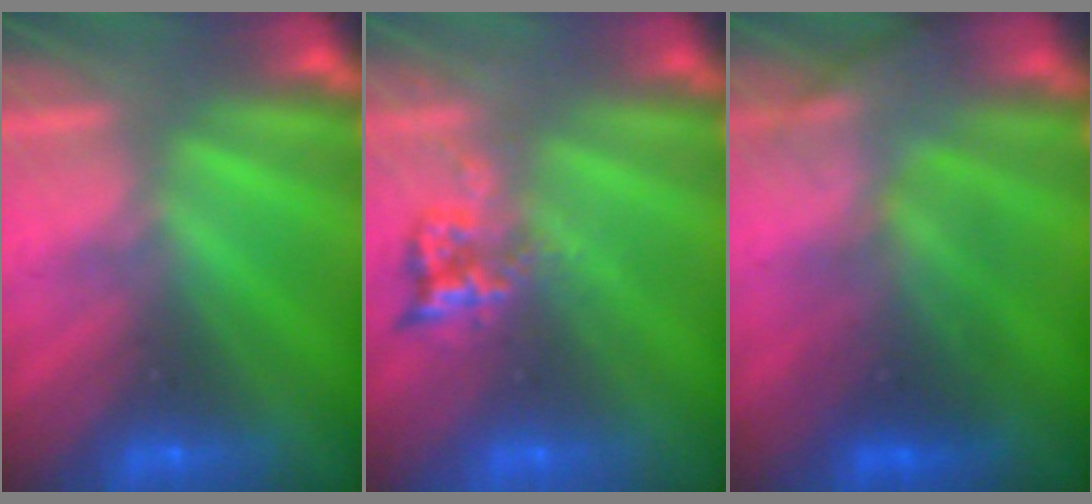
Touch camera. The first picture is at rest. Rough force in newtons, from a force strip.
{"total": 2.4}
{"total": 2.6}